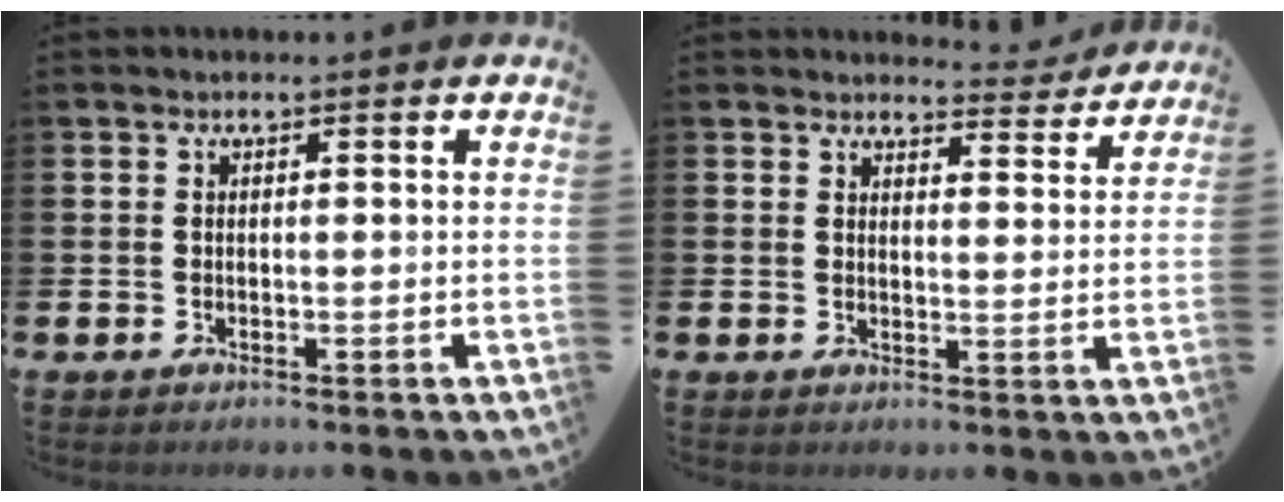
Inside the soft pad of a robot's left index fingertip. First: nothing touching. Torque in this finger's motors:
{"motor_torque": [0.93, -1.21, 0.06, 0.02]}